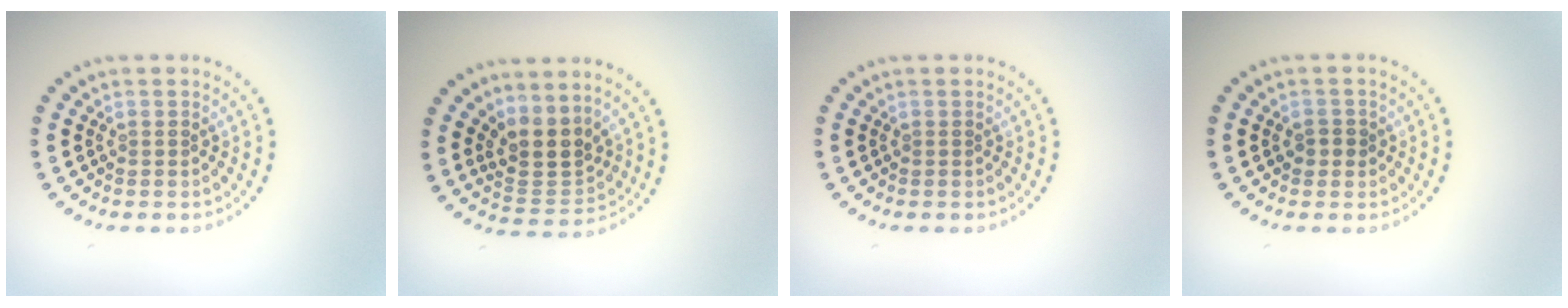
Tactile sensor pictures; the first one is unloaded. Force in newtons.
{"total": 3.8, "press": 3.2, "slide": 2.0}
{"total": 0.0}
{"total": 1.3, "press": 1.2, "slide": 0.4}